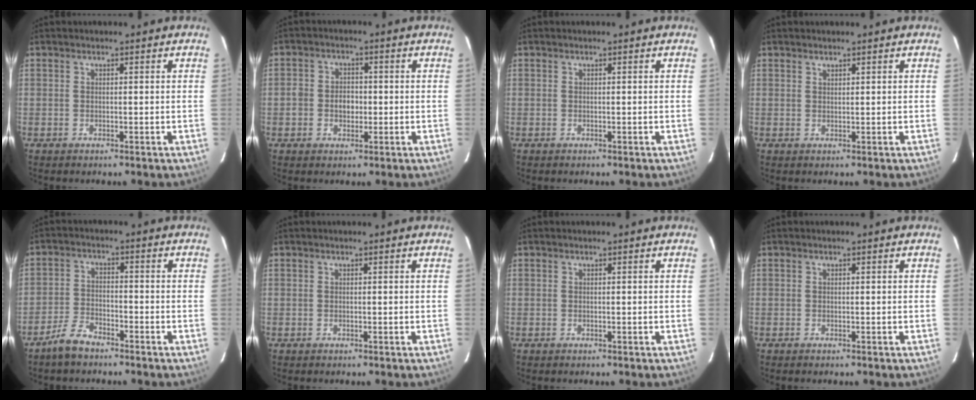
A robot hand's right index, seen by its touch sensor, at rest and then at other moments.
{"total": 4.1, "force": [-1.0, 3.5, 2.0], "torque": [-0.041, 0.011, -0.018]}
{"total": 0.0}
{"total": 0.7, "force": [0.6, 0.2, 0.1], "torque": [-0.002, 0.002, 0.013]}
{"total": 5.3, "force": [-4.3, 2.1, 2.3], "torque": [-0.064, 0.007, -0.084]}
{"total": 0.0}
{"total": 0.0}
{"total": 0.0}